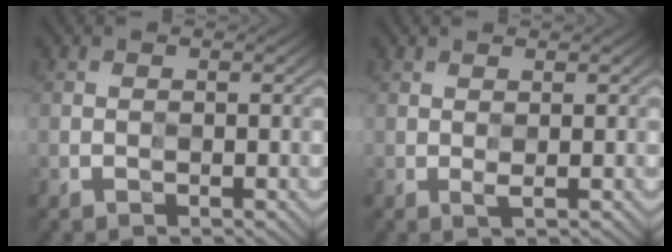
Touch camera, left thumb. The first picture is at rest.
{"total": 0.8, "force": [0.7, -0.4, -0.1], "torque": [-0.008, -0.004, 0.012]}